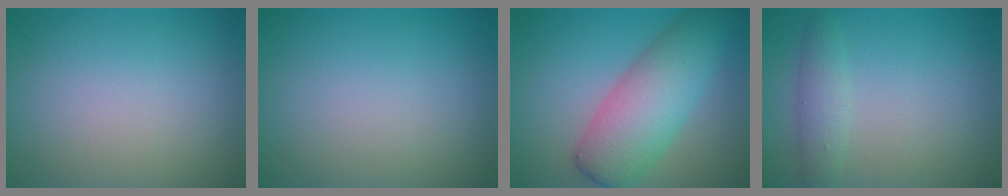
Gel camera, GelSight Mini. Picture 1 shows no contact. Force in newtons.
{"total": 0.0}
{"total": 7.6, "press": 7.6, "slide": 0.2}
{"total": 2.1, "press": 2.1, "slide": 0.1}